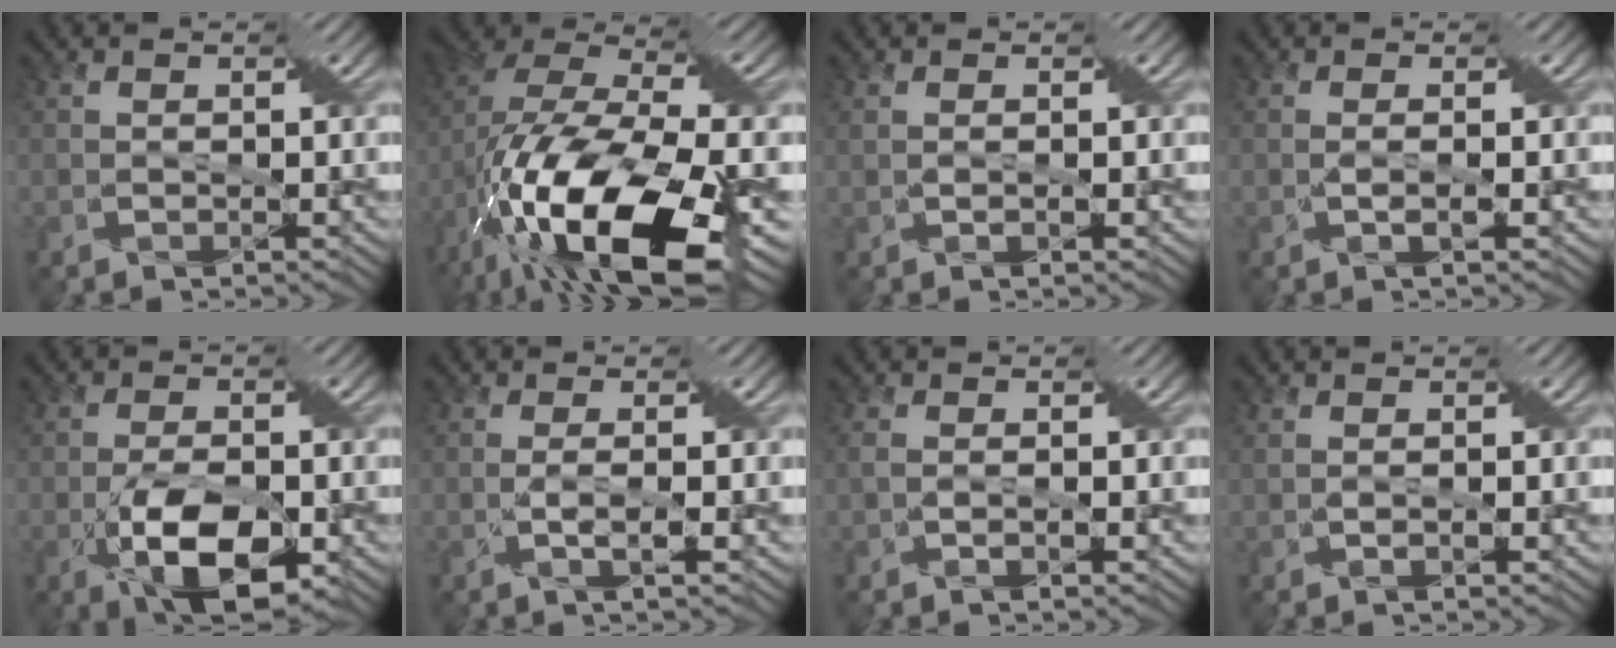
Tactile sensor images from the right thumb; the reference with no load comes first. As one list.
[{"total": 19.2, "force": [-7.9, 8.0, 15.6], "torque": [-0.341, -0.012, -0.128]}, {"total": 1.0, "force": [0.2, 0.5, 0.9], "torque": [-0.022, -0.001, 0.005]}, {"total": 1.1, "force": [-0.2, -0.4, 1.0], "torque": [-0.020, 0.000, 0.000]}, {"total": 9.3, "force": [-3.5, 4.0, 7.6], "torque": [-0.144, -0.011, -0.059]}, {"total": 1.7, "force": [-0.1, -0.9, 1.4], "torque": [-0.032, 0.005, -0.002]}, {"total": 2.0, "force": [-0.1, 1.0, 1.7], "torque": [-0.039, -0.004, -0.001]}, {"total": 0.9, "force": [0.2, 0.4, 0.8], "torque": [-0.021, 0.000, 0.006]}]